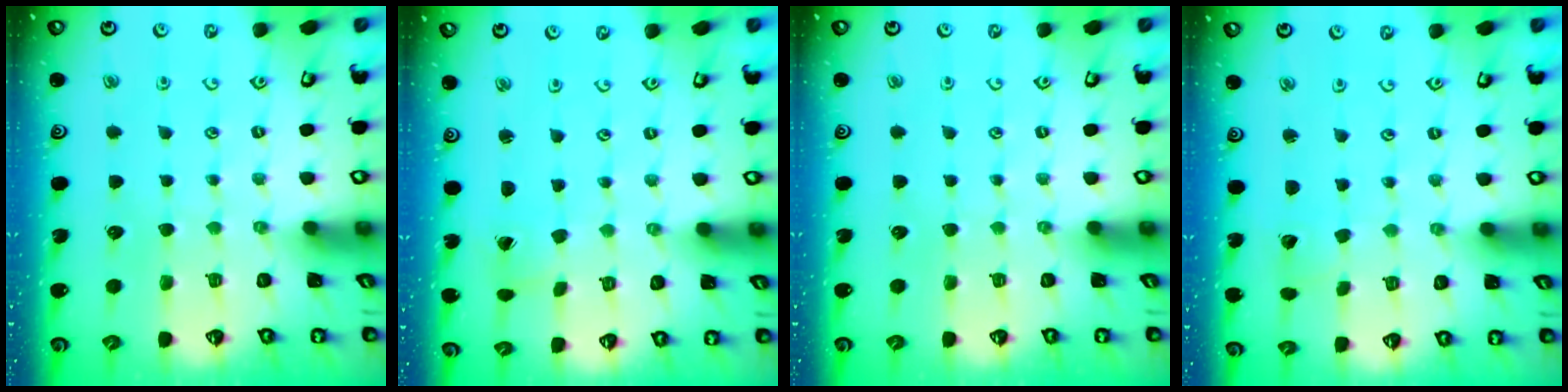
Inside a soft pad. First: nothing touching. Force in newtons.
{"total": 0.0}
{"total": 0.0}
{"total": 2.3, "press": 2.3, "slide": 0.2}